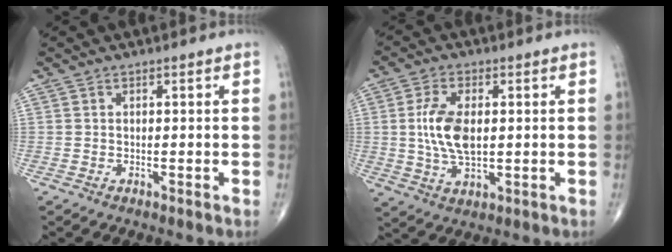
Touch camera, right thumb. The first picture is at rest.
{"total": 9.3, "force": [0.7, 4.8, 7.9], "torque": [-0.158, -0.004, 0.017]}